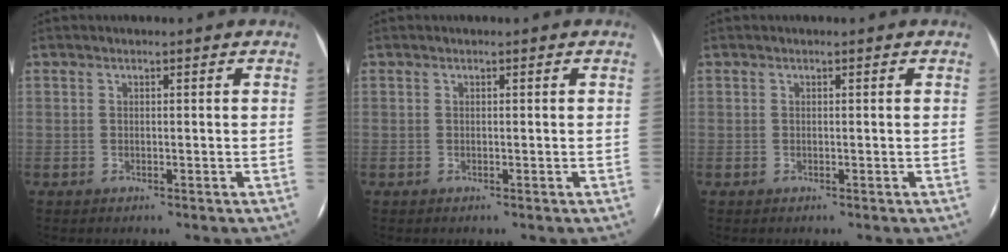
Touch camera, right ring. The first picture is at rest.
{"total": 0.0}
{"total": 0.0}